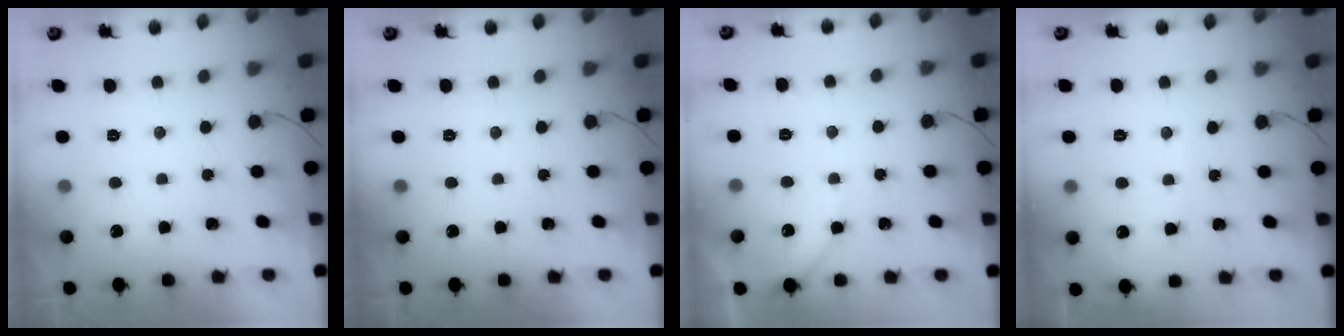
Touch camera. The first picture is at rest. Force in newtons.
{"total": 0.0}
{"total": 3.9, "press": 3.8, "slide": 0.6}
{"total": 3.1, "press": 3.1, "slide": 0.4}